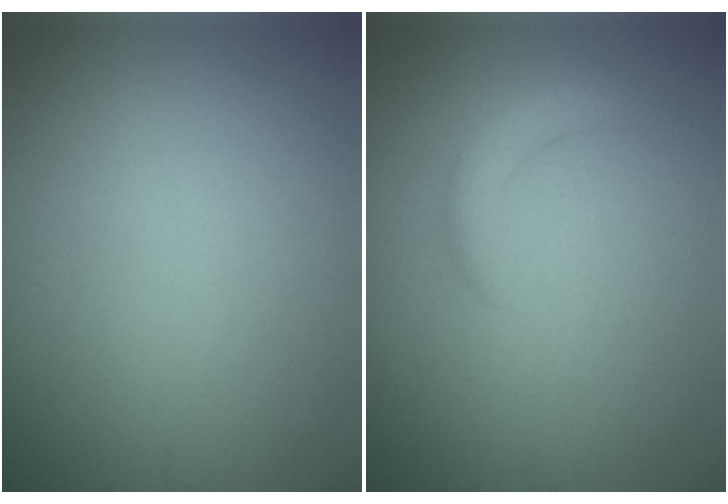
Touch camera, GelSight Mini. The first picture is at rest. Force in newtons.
{"total": 1.7, "press": 1.7, "slide": 0.3}